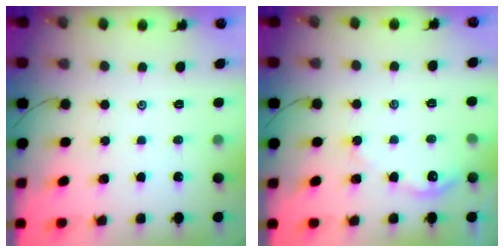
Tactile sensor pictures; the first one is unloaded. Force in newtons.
{"total": 4.9, "press": 4.8, "slide": 0.4}